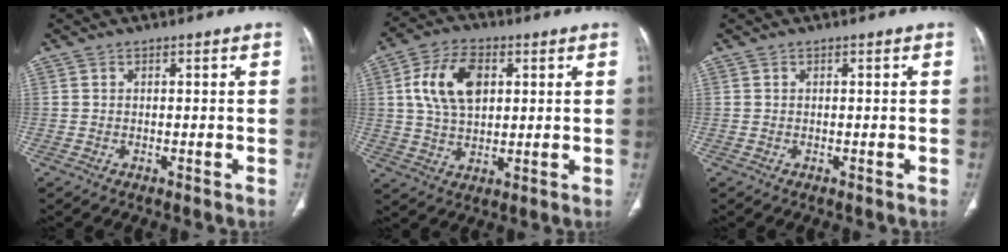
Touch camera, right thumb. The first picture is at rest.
{"total": 11.9, "force": [3.0, 7.4, 8.8], "torque": [-0.153, 0.001, 0.054]}
{"total": 0.0}